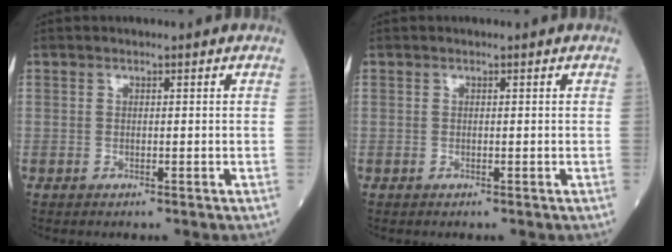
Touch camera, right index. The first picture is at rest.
{"total": 0.0}